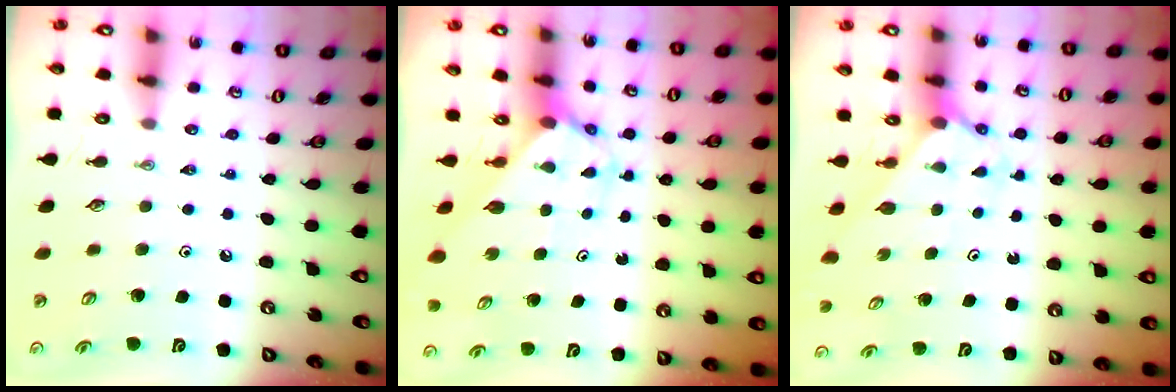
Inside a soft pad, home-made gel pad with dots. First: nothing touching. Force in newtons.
{"total": 2.7, "press": 2.7, "slide": 0.2}
{"total": 1.9, "press": 1.9, "slide": 0.1}